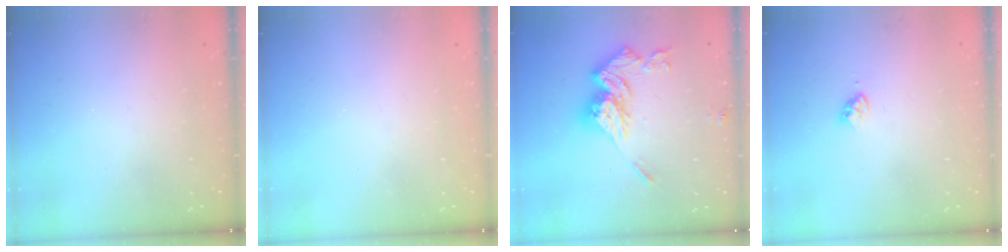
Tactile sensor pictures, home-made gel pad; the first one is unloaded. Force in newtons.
{"total": 0.0}
{"total": 16.4, "press": 16.4, "slide": 1.7}
{"total": 3.3, "press": 3.3, "slide": 0.2}